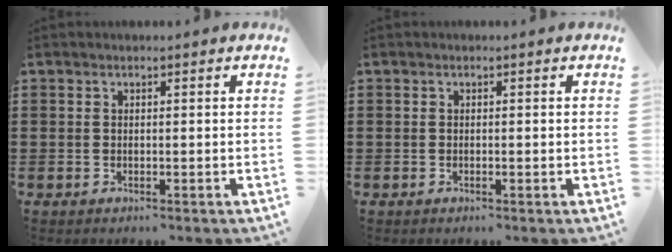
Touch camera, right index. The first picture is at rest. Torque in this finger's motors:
{"motor_torque": [1.89, 0.25, 0.00, 0.00]}